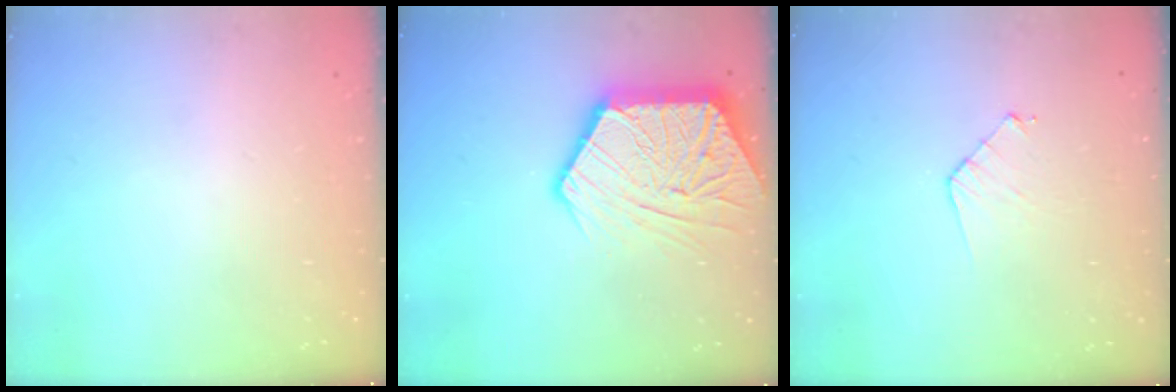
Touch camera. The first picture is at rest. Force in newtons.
{"total": 17.9, "press": 17.9, "slide": 1.5}
{"total": 6.5, "press": 6.4, "slide": 0.5}